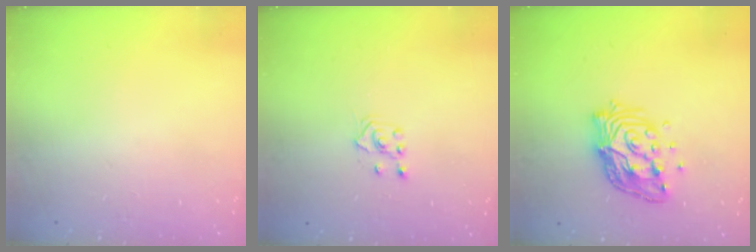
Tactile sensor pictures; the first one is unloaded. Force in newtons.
{"total": 3.2, "press": 3.1, "slide": 0.9}
{"total": 14.4, "press": 14.3, "slide": 1.0}